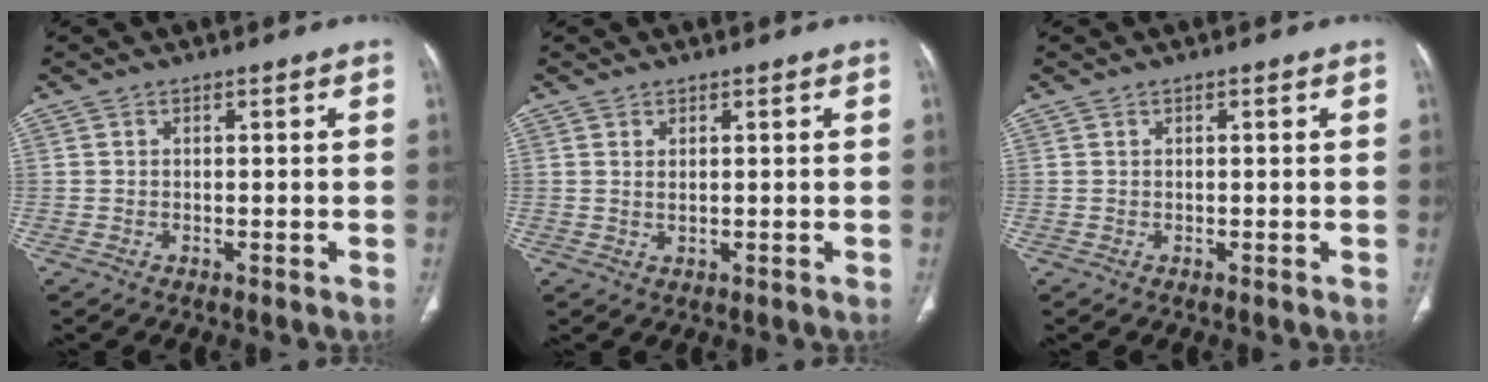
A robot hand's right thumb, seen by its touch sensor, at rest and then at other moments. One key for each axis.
{"total": 1.0, "fx": 0.4, "fy": 0.4, "fz": 0.9, "tx": -0.018, "ty": -0.004, "tz": 0.011}
{"total": 0.0}